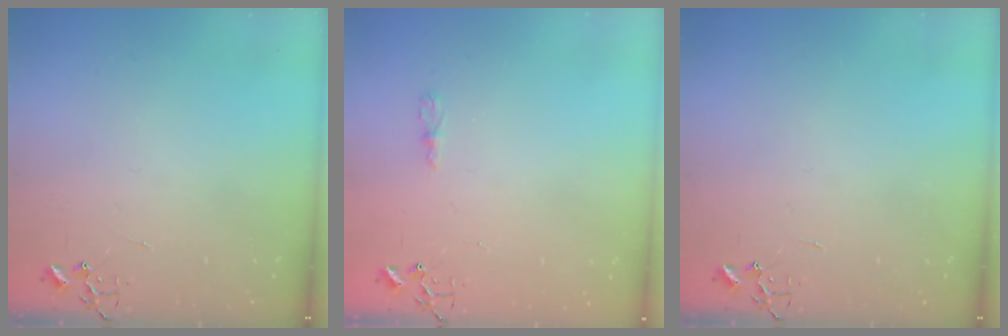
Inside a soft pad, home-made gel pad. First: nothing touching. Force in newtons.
{"total": 3.5, "press": 3.5, "slide": 0.5}
{"total": 0.0}